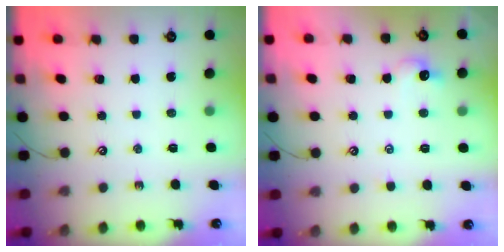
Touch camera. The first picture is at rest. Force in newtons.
{"total": 1.5, "press": 1.5, "slide": 0.4}